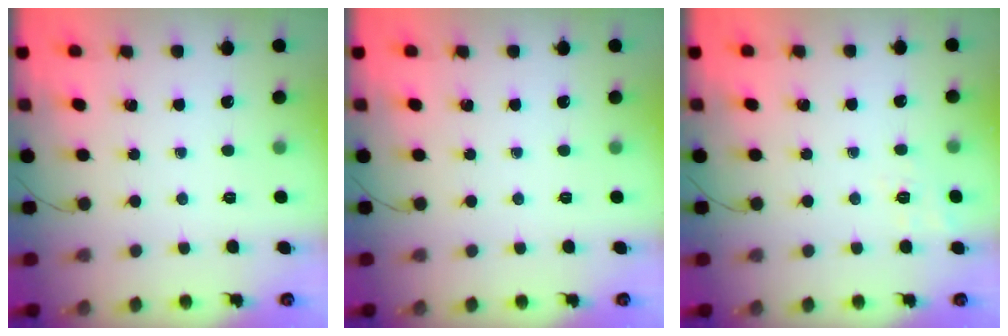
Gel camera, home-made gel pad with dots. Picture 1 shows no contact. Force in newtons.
{"total": 0.0}
{"total": 2.0, "press": 0.9, "slide": 1.8}